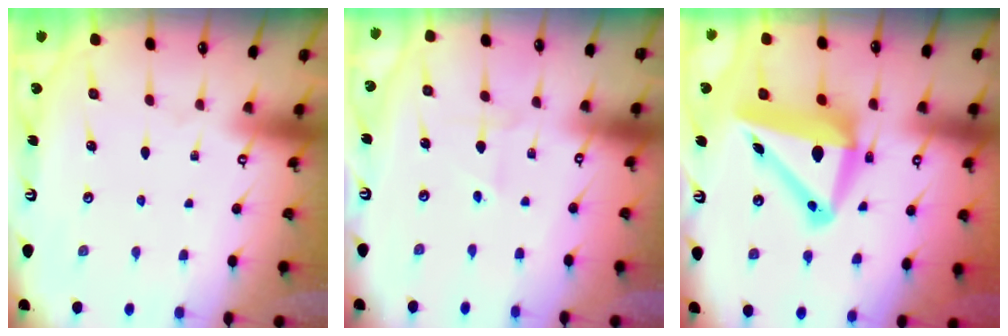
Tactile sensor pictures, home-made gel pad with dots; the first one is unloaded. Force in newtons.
{"total": 1.6, "press": 1.5, "slide": 0.5}
{"total": 14.0, "press": 13.6, "slide": 3.3}